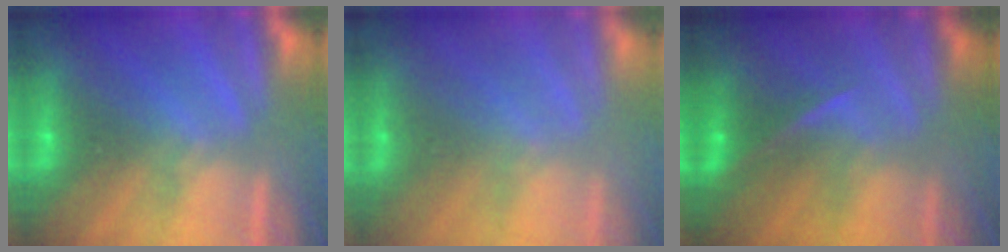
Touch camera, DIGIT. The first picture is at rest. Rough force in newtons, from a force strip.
{"total": 1.7}
{"total": 2.1}